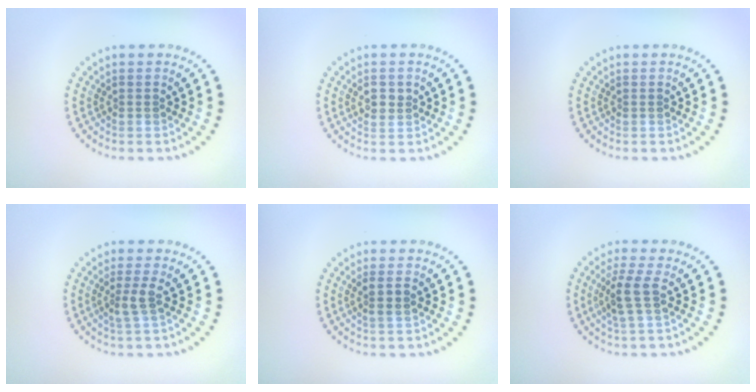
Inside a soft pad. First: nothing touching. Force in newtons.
{"total": 1.2, "press": 1.2, "slide": 0.2}
{"total": 0.0}
{"total": 1.8, "press": 1.3, "slide": 1.3}
{"total": 1.5, "press": 1.3, "slide": 0.6}
{"total": 2.7, "press": 2.1, "slide": 1.7}